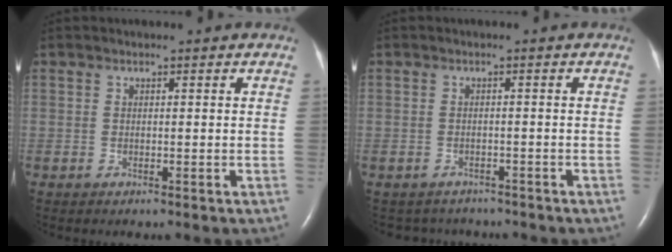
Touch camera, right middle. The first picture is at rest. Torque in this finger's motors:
{"motor_torque": [0.21, -0.22, -0.02, 0.00]}